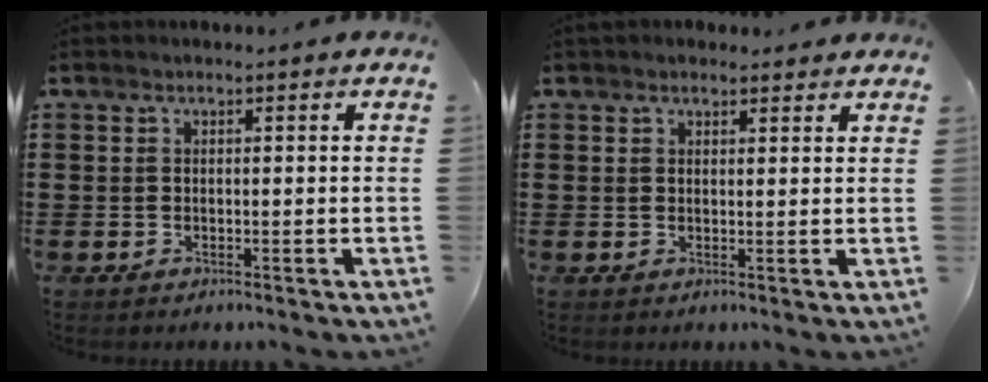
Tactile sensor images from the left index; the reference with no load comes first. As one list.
[{"total": 1.7, "force": [1.6, 0.5, 0.3], "torque": [-0.009, 0.004, 0.031]}]